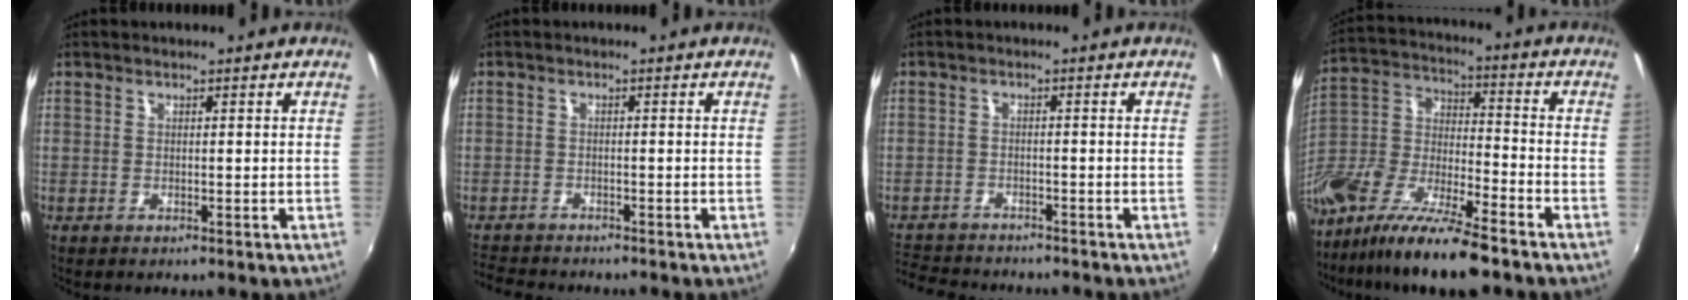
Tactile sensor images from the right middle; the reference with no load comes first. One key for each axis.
{"total": 4.6, "fx": -4.3, "fy": 1.6, "fz": 0.7, "tx": -0.034, "ty": -0.006, "tz": -0.080}
{"total": 7.1, "fx": -6.2, "fy": 3.1, "fz": 1.3, "tx": -0.051, "ty": 0.007, "tz": -0.108}
{"total": 18.7, "fx": -12.9, "fy": 5.4, "fz": 12.4, "tx": -0.251, "ty": -0.021, "tz": -0.242}